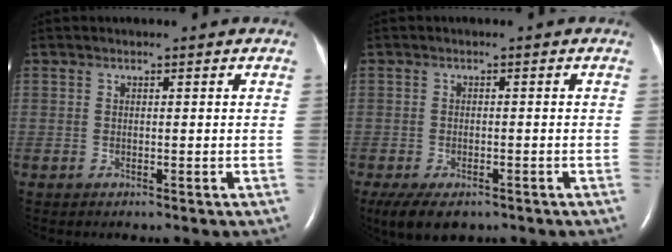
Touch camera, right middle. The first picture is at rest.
{"total": 6.2, "force": [-4.3, 2.8, 3.5], "torque": [-0.061, -0.010, -0.066]}